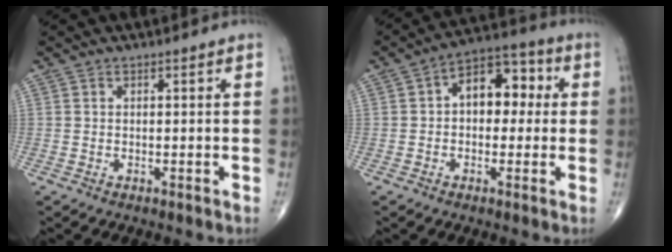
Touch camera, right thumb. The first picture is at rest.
{"total": 10.5, "force": [1.2, 6.7, 7.9], "torque": [-0.079, 0.033, 0.006]}